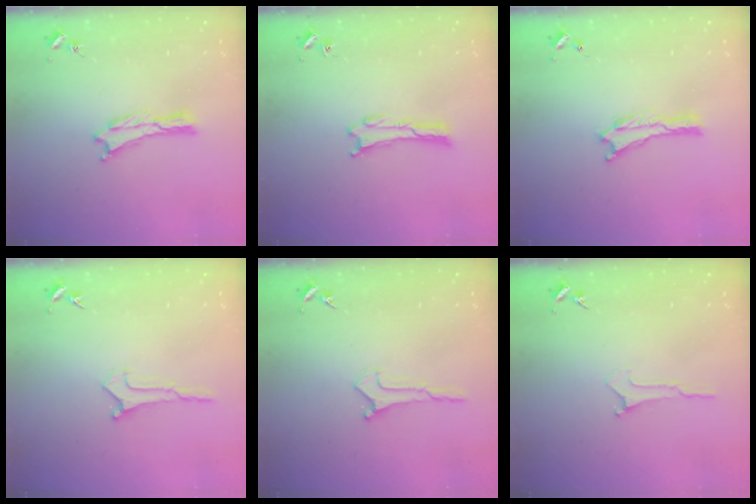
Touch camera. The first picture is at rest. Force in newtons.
{"total": 0.0}
{"total": 0.0}
{"total": 0.0}
{"total": 0.0}
{"total": 0.0}